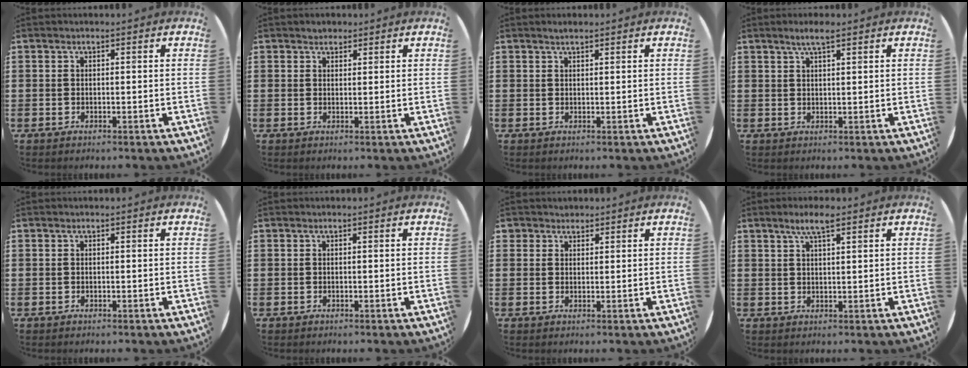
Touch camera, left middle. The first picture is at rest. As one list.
[{"total": 1.3, "force": [1.2, 0.5, 0.0], "torque": [0.007, 0.000, 0.021]}, {"total": 0.9, "force": [0.8, 0.1, 0.3], "torque": [-0.005, 0.002, 0.014]}, {"total": 2.7, "force": [2.0, 0.3, 1.8], "torque": [-0.036, 0.006, 0.034]}, {"total": 0.0}, {"total": 0.0}, {"total": 1.5, "force": [1.3, 0.7, -0.1], "torque": [0.001, 0.004, 0.027]}, {"total": 3.7, "force": [2.5, 0.7, 2.6], "torque": [-0.046, 0.004, 0.041]}]